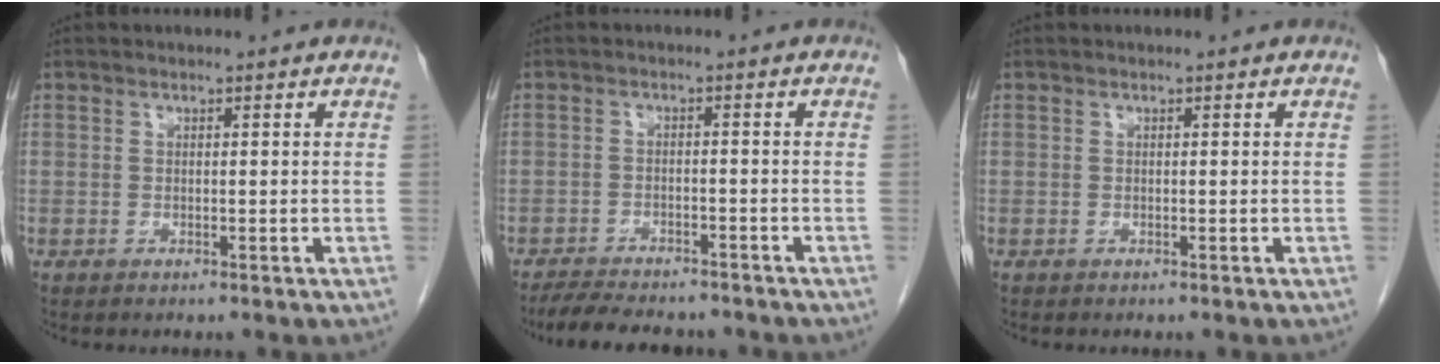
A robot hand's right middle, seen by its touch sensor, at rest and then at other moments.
{"total": 9.3, "force": [-8.3, 2.1, 3.5], "torque": [-0.058, -0.008, -0.123]}
{"total": 0.0}